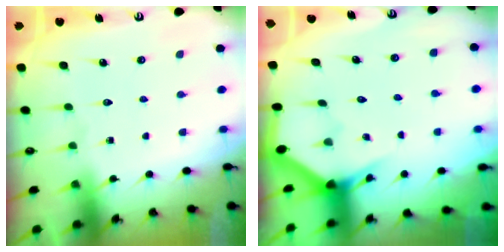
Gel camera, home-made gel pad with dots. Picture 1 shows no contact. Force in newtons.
{"total": 3.0, "press": 3.0, "slide": 0.1}